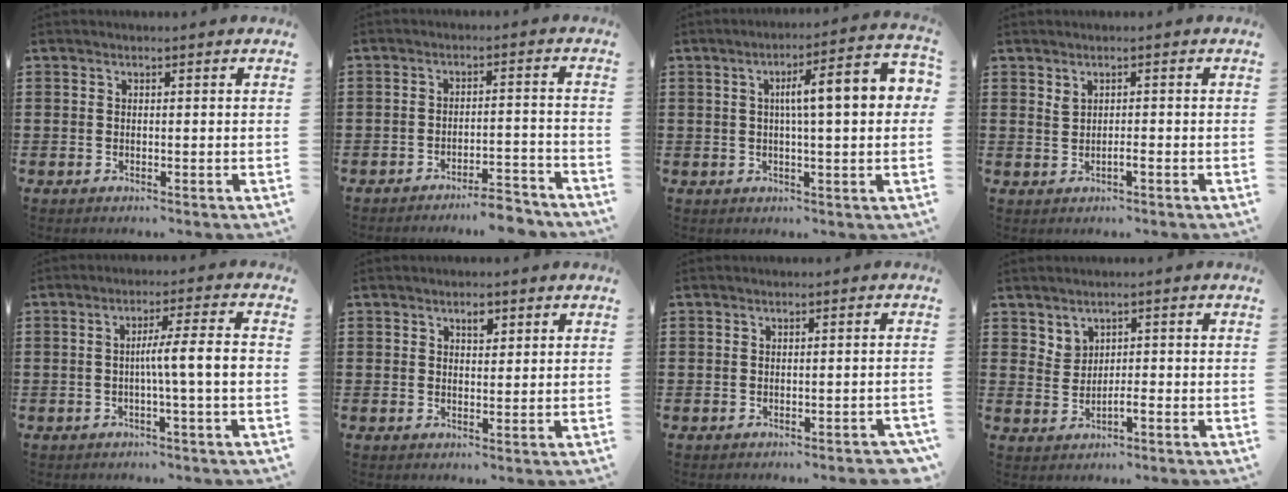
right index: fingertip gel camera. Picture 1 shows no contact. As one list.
[{"total": 5.0, "force": [-4.7, -0.1, 1.6], "torque": [-0.028, -0.005, -0.091]}, {"total": 9.0, "force": [1.3, 1.4, 8.8], "torque": [-0.147, -0.001, 0.012]}, {"total": 1.4, "force": [-0.1, 0.3, 1.4], "torque": [-0.029, -0.001, -0.002]}, {"total": 5.4, "force": [-0.8, -0.3, 5.3], "torque": [-0.097, -0.002, -0.021]}, {"total": 2.0, "force": [1.2, 1.0, 1.3], "torque": [-0.014, -0.003, 0.017]}, {"total": 1.0, "force": [-0.9, 0.2, 0.2], "torque": [-0.007, -0.001, -0.020]}, {"total": 1.5, "force": [0.3, 0.9, 1.1], "torque": [-0.025, -0.002, 0.007]}]